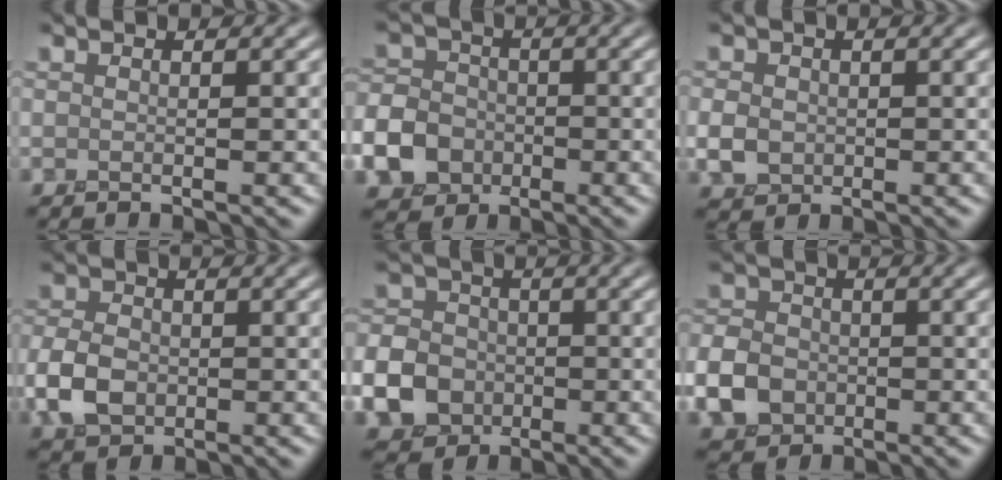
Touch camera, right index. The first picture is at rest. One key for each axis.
{"total": 8.8, "fx": -3.7, "fy": 7.3, "fz": 3.0, "tx": -0.073, "ty": -0.026, "tz": -0.091}
{"total": 2.4, "fx": -0.2, "fy": 2.1, "fz": 1.2, "tx": -0.027, "ty": 0.001, "tz": -0.006}
{"total": 4.2, "fx": -1.0, "fy": 3.2, "fz": 2.6, "tx": -0.062, "ty": -0.001, "tz": -0.025}
{"total": 11.4, "fx": -4.1, "fy": 9.9, "fz": 3.8, "tx": -0.096, "ty": -0.027, "tz": -0.102}
{"total": 4.7, "fx": -1.5, "fy": 3.9, "fz": 2.3, "tx": -0.056, "ty": 0.001, "tz": -0.039}